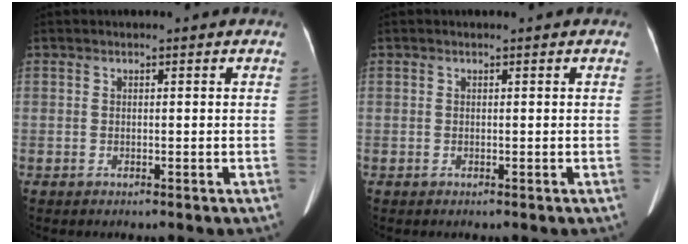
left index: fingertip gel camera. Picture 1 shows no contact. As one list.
[{"total": 0.0}]